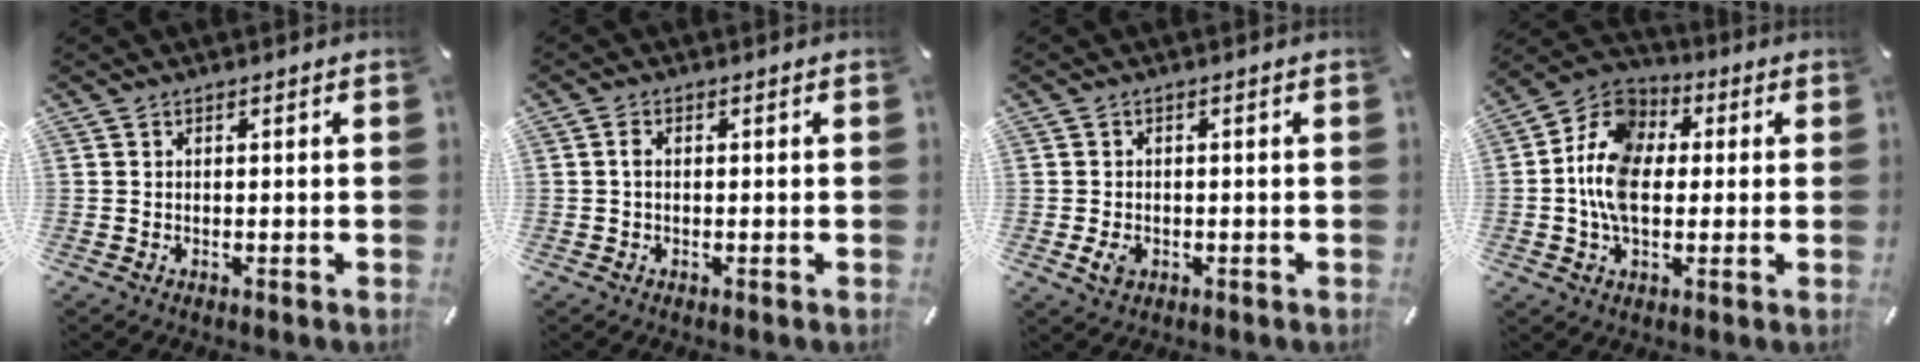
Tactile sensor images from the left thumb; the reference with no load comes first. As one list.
[{"total": 1.5, "force": [0.0, 0.8, 1.2], "torque": [-0.025, 0.003, -0.001]}, {"total": 3.0, "force": [-0.9, 2.2, 1.9], "torque": [-0.047, -0.001, -0.018]}, {"total": 12.5, "force": [-1.0, 9.2, 8.4], "torque": [-0.197, 0.019, -0.021]}]